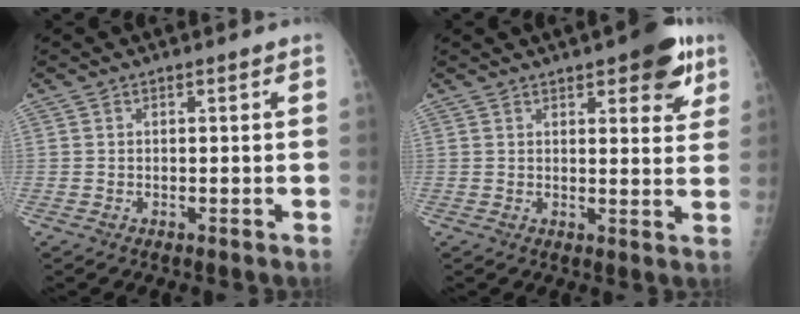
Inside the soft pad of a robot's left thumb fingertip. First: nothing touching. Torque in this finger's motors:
{"motor_torque": [1.26, 1.18, 0.91, -0.71, 0.22]}